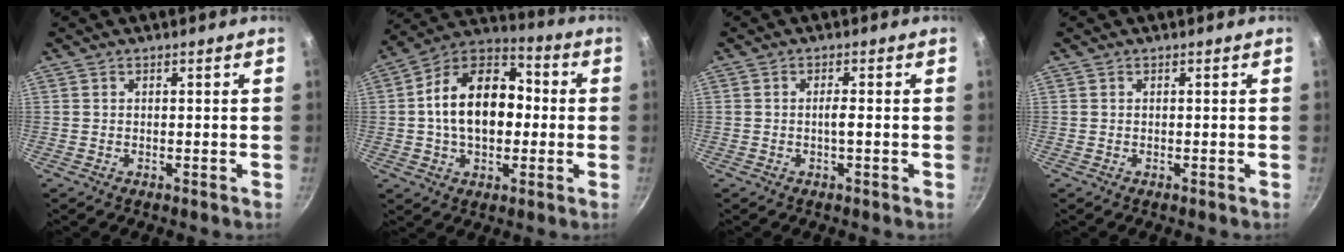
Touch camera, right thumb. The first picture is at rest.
{"total": 18.2, "force": [0.2, 12.2, 13.5], "torque": [-0.191, 0.039, -0.014]}
{"total": 1.7, "force": [-0.4, 0.1, 1.7], "torque": [-0.037, 0.005, -0.007]}
{"total": 0.0}